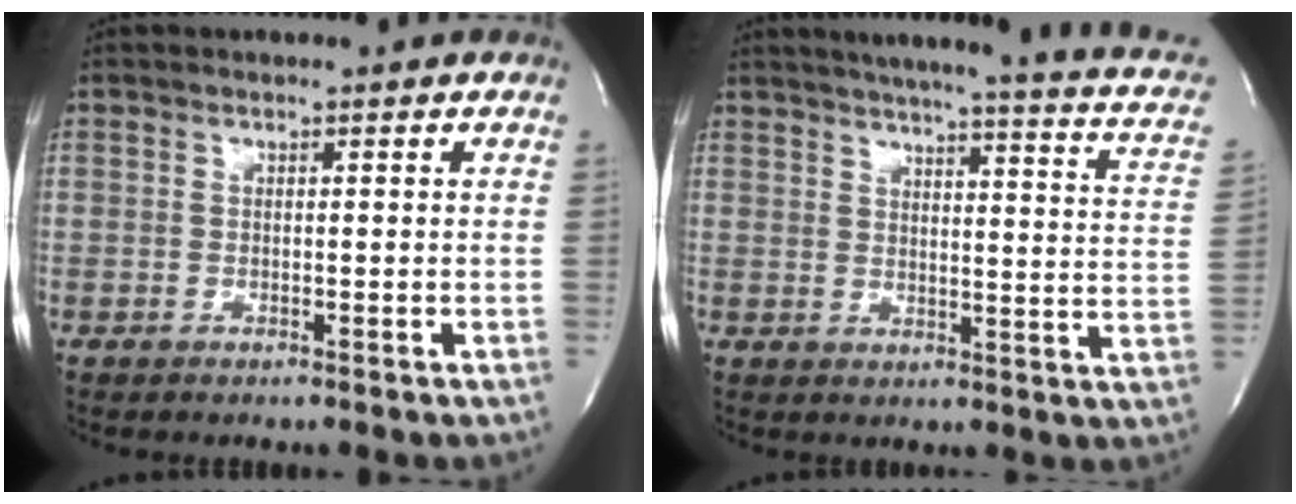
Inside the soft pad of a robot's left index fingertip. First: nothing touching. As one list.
[{"total": 20.2, "force": [16.0, 2.4, 12.1], "torque": [-0.168, -0.017, 0.174]}]